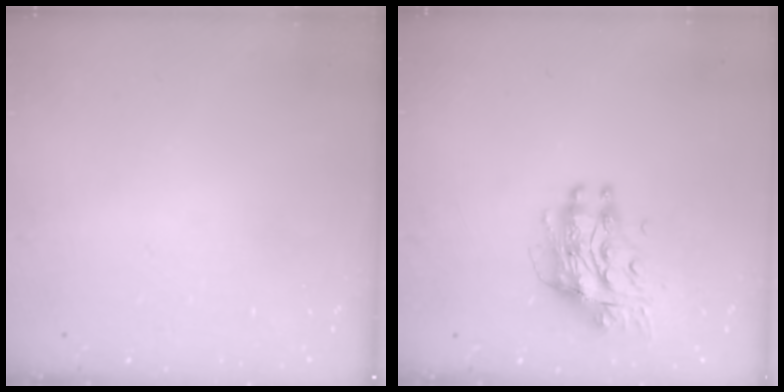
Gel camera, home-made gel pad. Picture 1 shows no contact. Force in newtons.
{"total": 10.4, "press": 10.4, "slide": 0.9}